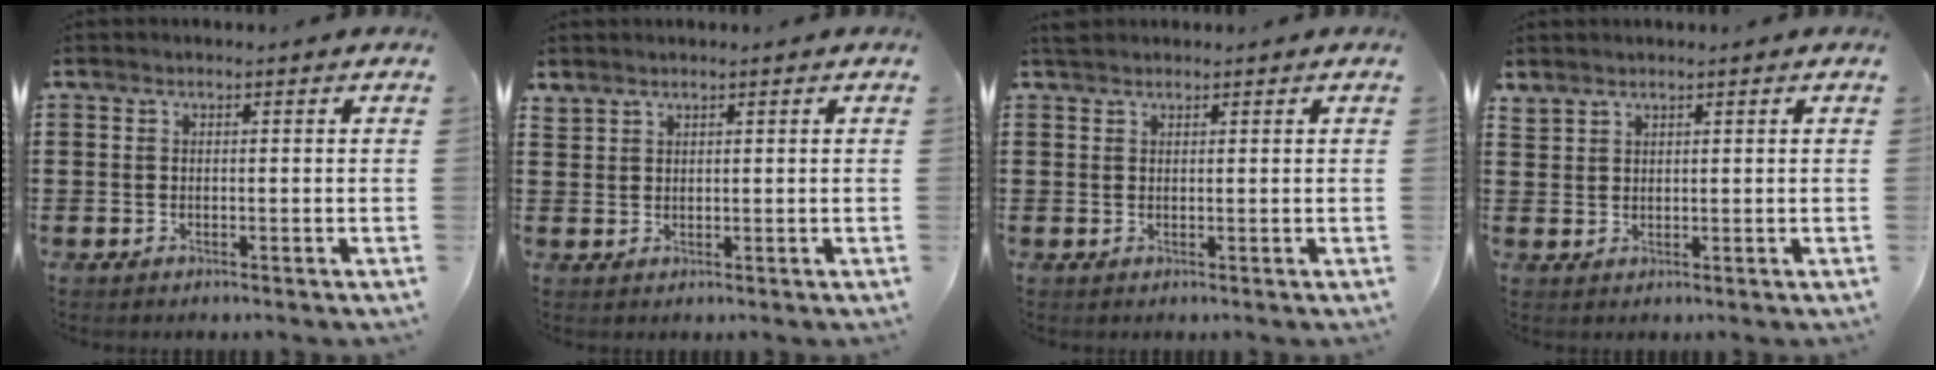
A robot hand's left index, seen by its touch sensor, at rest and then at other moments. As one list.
[{"total": 1.4, "force": [1.3, 0.4, 0.1], "torque": [-0.005, 0.000, 0.026]}, {"total": 1.2, "force": [1.1, 0.3, 0.3], "torque": [-0.009, 0.002, 0.022]}, {"total": 1.6, "force": [1.5, 0.3, 0.0], "torque": [-0.003, 0.000, 0.031]}]